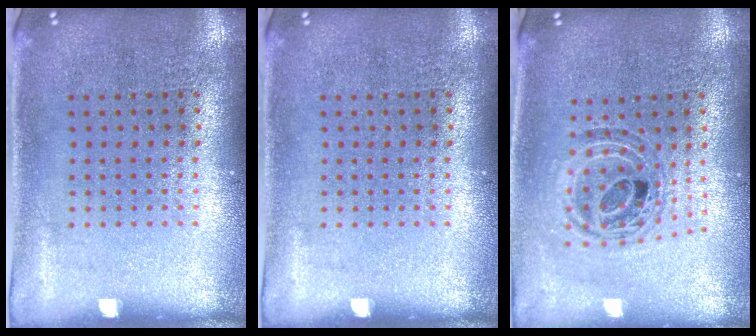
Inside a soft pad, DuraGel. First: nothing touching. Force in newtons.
{"total": 0.0}
{"total": 0.9, "press": 0.9, "slide": 0.2}